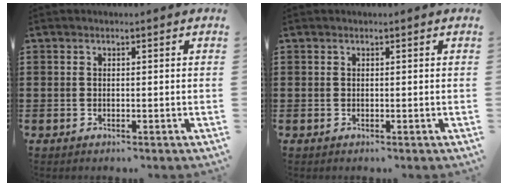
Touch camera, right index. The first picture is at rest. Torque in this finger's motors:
{"motor_torque": [-0.96, 1.18, -0.01, 0.01]}